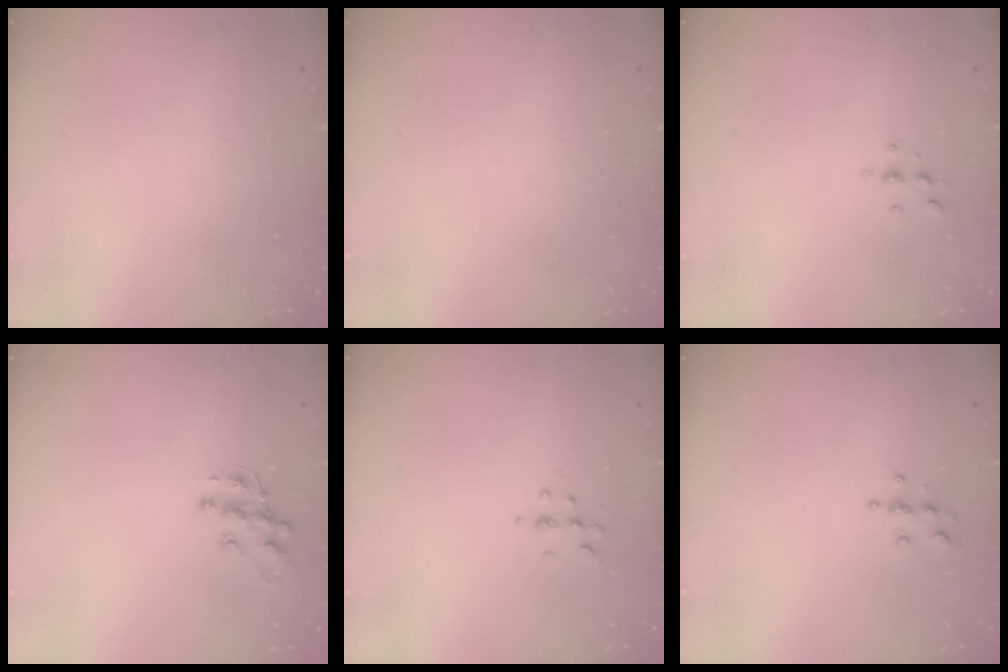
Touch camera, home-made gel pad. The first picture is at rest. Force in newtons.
{"total": 0.0}
{"total": 3.9, "press": 3.9, "slide": 0.6}
{"total": 10.7, "press": 10.7, "slide": 0.7}
{"total": 5.3, "press": 5.1, "slide": 1.5}
{"total": 4.0, "press": 3.9, "slide": 0.4}